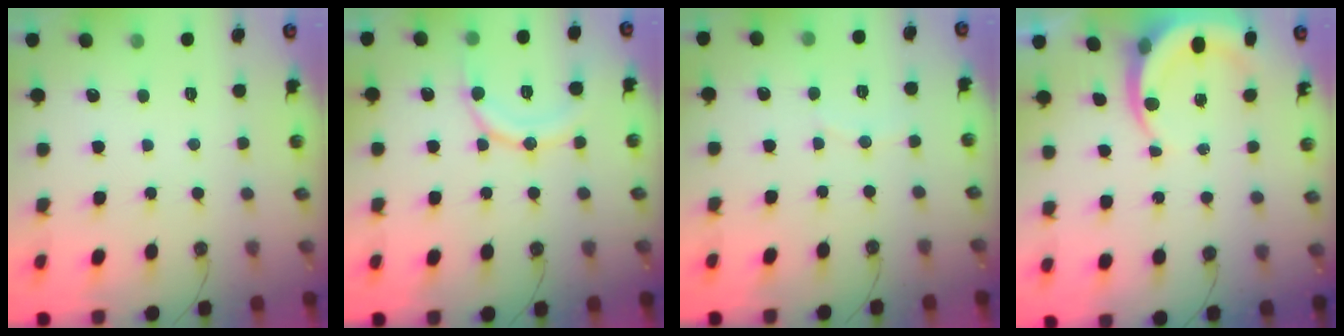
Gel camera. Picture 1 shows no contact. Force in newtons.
{"total": 12.7, "press": 12.7, "slide": 1.4}
{"total": 3.6, "press": 3.6, "slide": 0.2}
{"total": 6.3, "press": 6.3, "slide": 0.7}